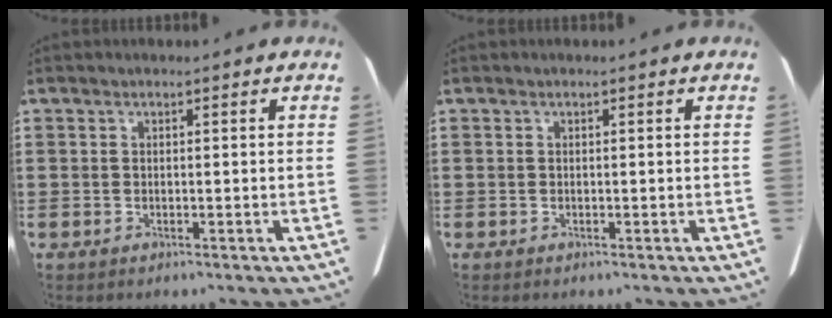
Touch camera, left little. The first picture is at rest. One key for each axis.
{"total": 0.0}